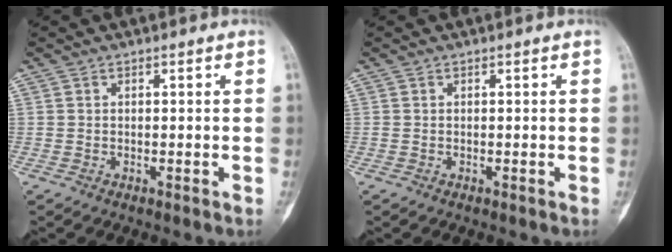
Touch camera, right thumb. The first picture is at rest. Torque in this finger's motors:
{"motor_torque": [0.00, 0.00, 0.08, -0.09, 0.00]}